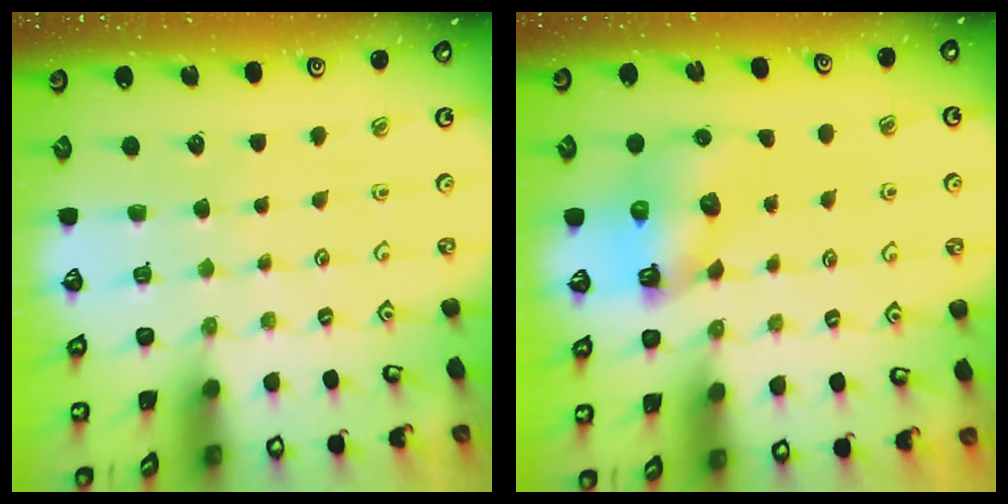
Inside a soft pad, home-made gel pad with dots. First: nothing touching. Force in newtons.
{"total": 8.3, "press": 8.3, "slide": 1.0}